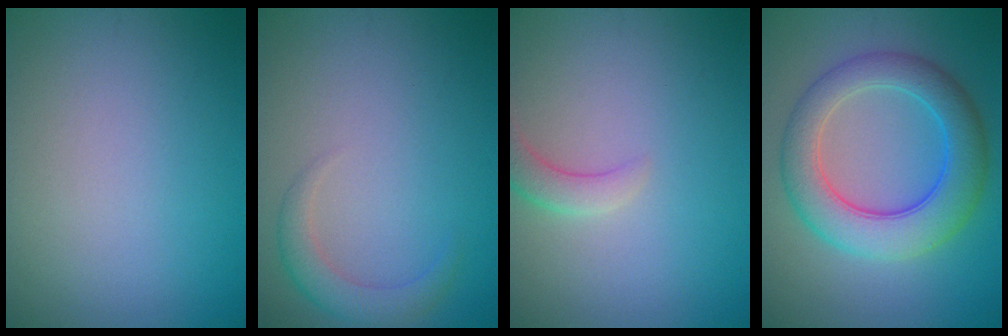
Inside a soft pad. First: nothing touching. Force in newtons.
{"total": 2.4, "press": 2.4, "slide": 0.4}
{"total": 2.1, "press": 2.1, "slide": 0.3}
{"total": 7.0, "press": 7.0, "slide": 0.4}